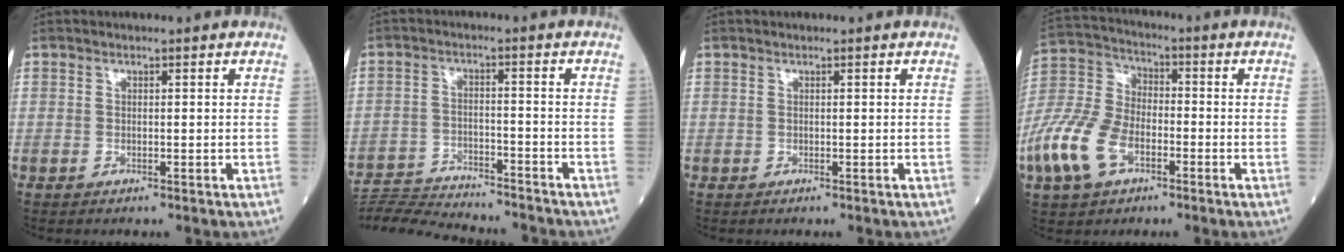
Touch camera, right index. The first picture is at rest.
{"total": 13.2, "force": [-12.8, 0.5, 3.0], "torque": [-0.050, 0.006, -0.203]}
{"total": 0.0}
{"total": 12.9, "force": [-5.4, 7.4, 9.0], "torque": [-0.227, 0.008, -0.104]}